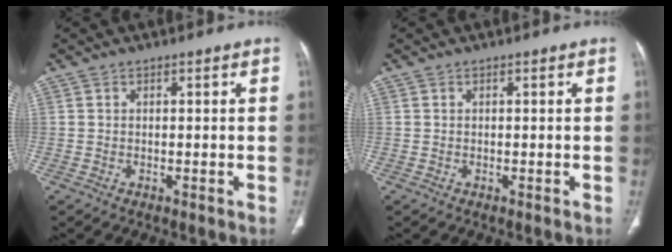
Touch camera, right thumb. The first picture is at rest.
{"total": 0.0}